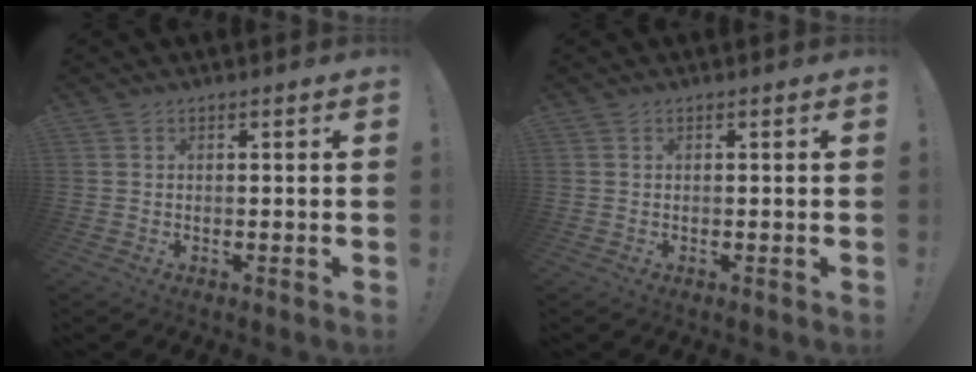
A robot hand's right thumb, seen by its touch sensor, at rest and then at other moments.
{"total": 0.0}